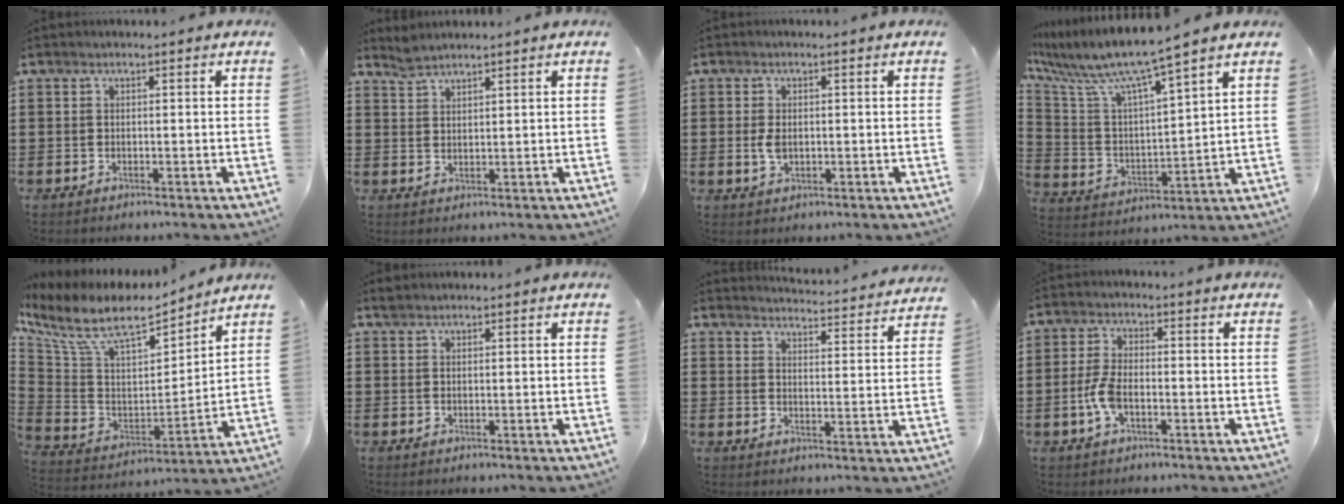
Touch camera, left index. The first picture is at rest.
{"total": 3.0, "force": [3.0, 0.2, 0.3], "torque": [-0.014, -0.005, 0.058]}
{"total": 2.8, "force": [0.1, 1.6, 2.2], "torque": [-0.060, -0.002, -0.004]}
{"total": 7.7, "force": [6.7, 0.0, 3.7], "torque": [-0.105, -0.045, 0.106]}
{"total": 10.5, "force": [8.1, 3.5, 5.7], "torque": [-0.146, -0.049, 0.142]}
{"total": 0.9, "force": [0.8, 0.3, 0.2], "torque": [-0.005, 0.002, 0.016]}
{"total": 3.9, "force": [3.9, -0.5, 0.1], "torque": [-0.011, -0.035, 0.064]}
{"total": 5.2, "force": [-1.5, 2.5, 4.3], "torque": [-0.110, -0.004, -0.035]}